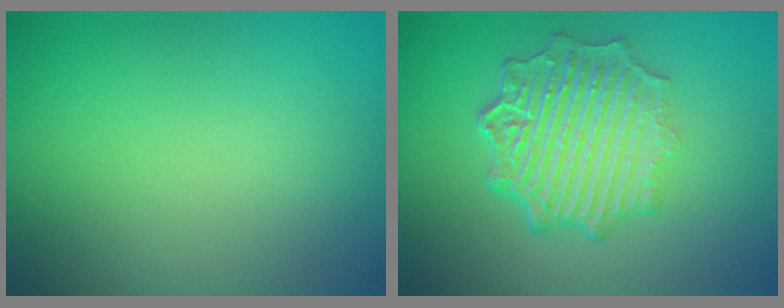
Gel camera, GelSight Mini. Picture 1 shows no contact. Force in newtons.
{"total": 7.2, "press": 5.2, "slide": 4.9}